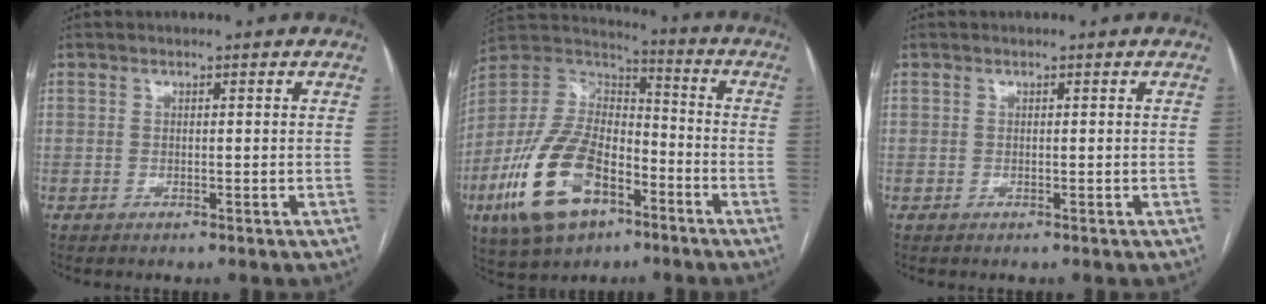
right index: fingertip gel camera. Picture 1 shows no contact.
{"total": 19.1, "force": [-8.7, 9.8, 13.9], "torque": [-0.288, 0.005, -0.155]}
{"total": 0.0}